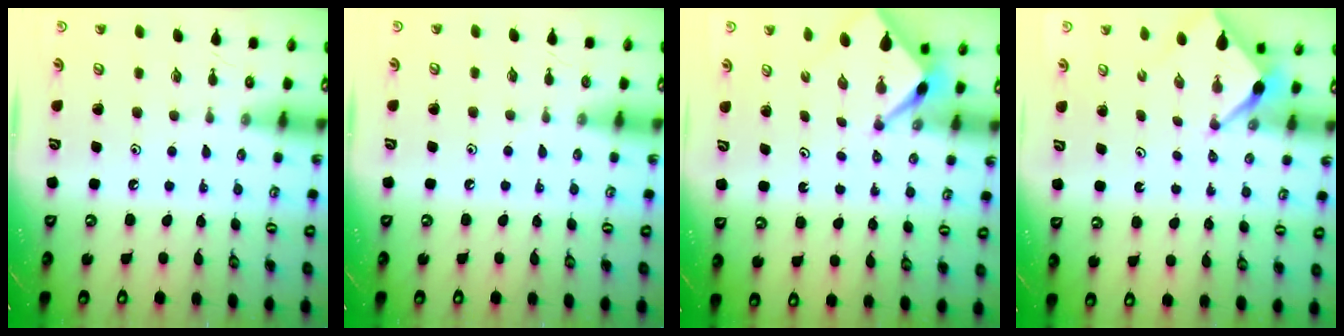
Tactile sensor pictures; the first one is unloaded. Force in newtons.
{"total": 2.7, "press": 2.7, "slide": 0.3}
{"total": 2.5, "press": 2.5, "slide": 0.3}
{"total": 2.7, "press": 2.6, "slide": 0.3}